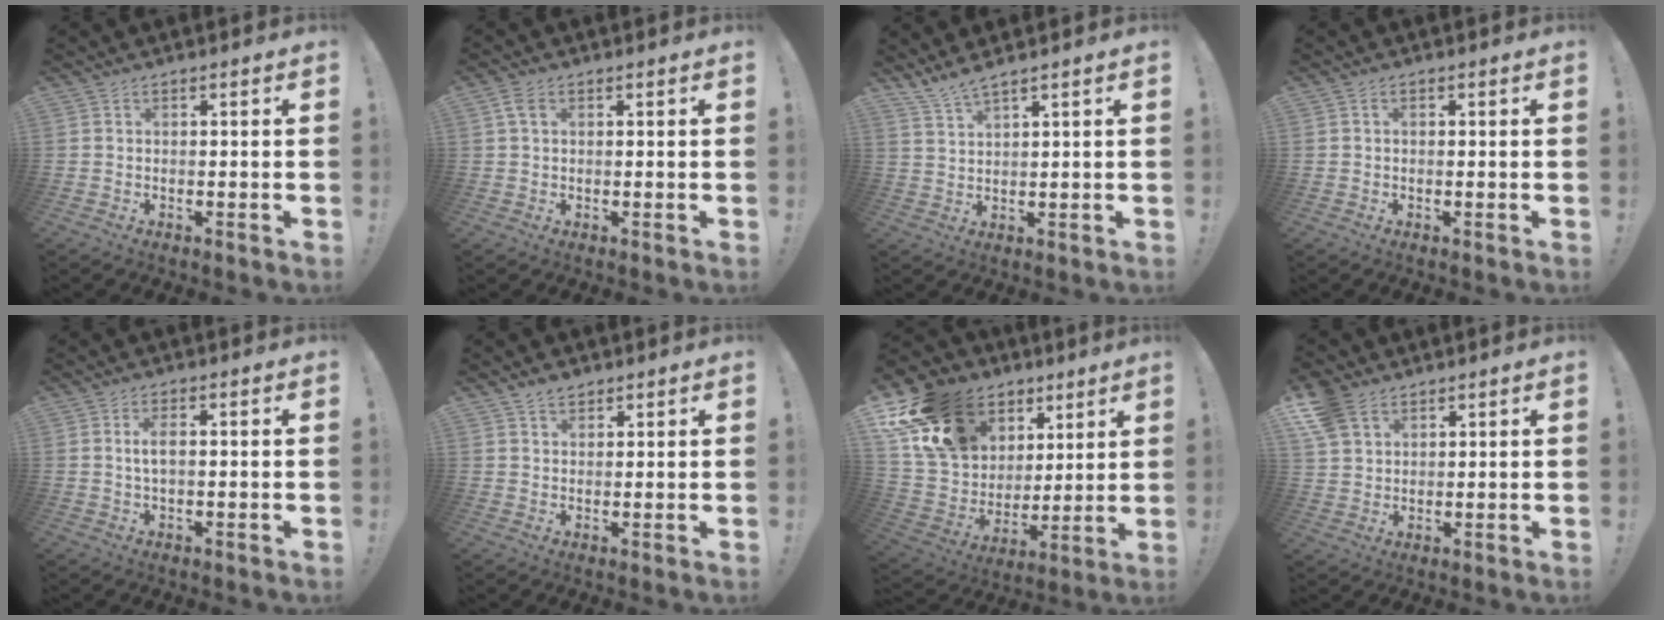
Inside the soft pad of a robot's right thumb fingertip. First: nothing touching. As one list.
[{"total": 3.1, "force": [1.1, 2.0, 2.2], "torque": [-0.037, 0.003, 0.020]}, {"total": 4.1, "force": [3.6, -0.2, 2.0], "torque": [-0.051, -0.018, 0.066]}, {"total": 0.7, "force": [0.0, 0.6, 0.4], "torque": [-0.008, 0.003, 0.000]}, {"total": 3.4, "force": [0.4, 1.3, 3.1], "torque": [-0.054, 0.002, 0.006]}, {"total": 3.1, "force": [2.4, 1.7, 0.8], "torque": [-0.011, -0.012, 0.044]}, {"total": 21.1, "force": [11.9, 14.8, 9.1], "torque": [-0.151, -0.070, 0.251]}, {"total": 8.8, "force": [5.5, 5.8, 3.8], "torque": [-0.082, -0.017, 0.111]}]